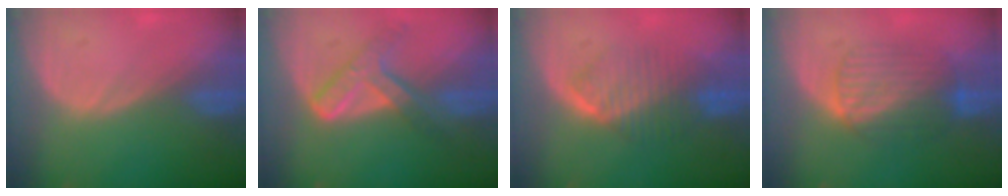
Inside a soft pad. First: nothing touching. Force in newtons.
{"total": 7.1, "press": 6.1, "slide": 3.7}
{"total": 6.4, "press": 6.3, "slide": 1.0}
{"total": 7.1, "press": 7.1, "slide": 0.2}